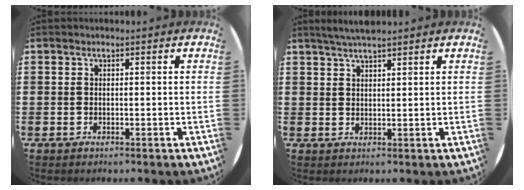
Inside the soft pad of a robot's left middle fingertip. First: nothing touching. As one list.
[{"total": 3.0, "force": [2.8, 0.2, 1.2], "torque": [-0.027, 0.000, 0.050]}]